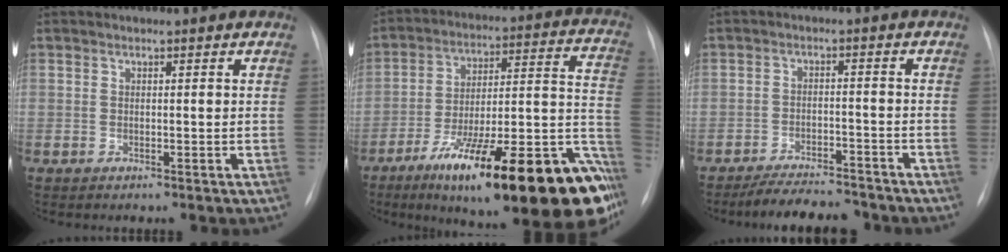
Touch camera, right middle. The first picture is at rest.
{"total": 32.7, "force": [-18.5, 6.3, 26.2], "torque": [-0.273, 0.007, -0.271]}
{"total": 9.1, "force": [-8.3, 2.0, 3.1], "torque": [-0.047, -0.003, -0.124]}